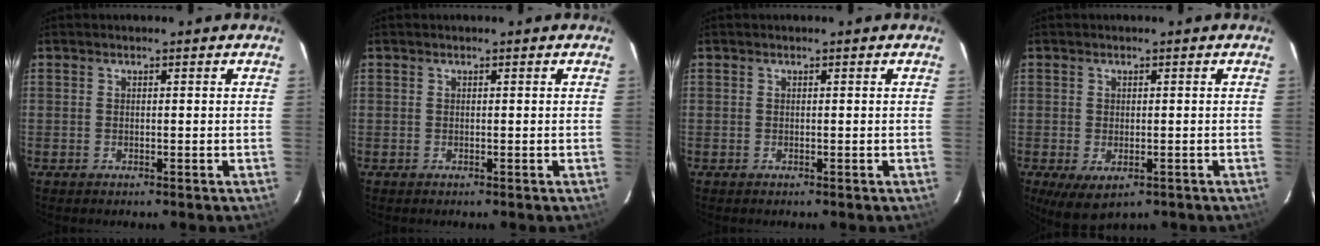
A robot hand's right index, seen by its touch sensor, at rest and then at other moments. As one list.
[{"total": 0.0}, {"total": 0.0}, {"total": 5.7, "force": [-2.4, 3.3, 4.0], "torque": [-0.074, -0.025, -0.031]}]